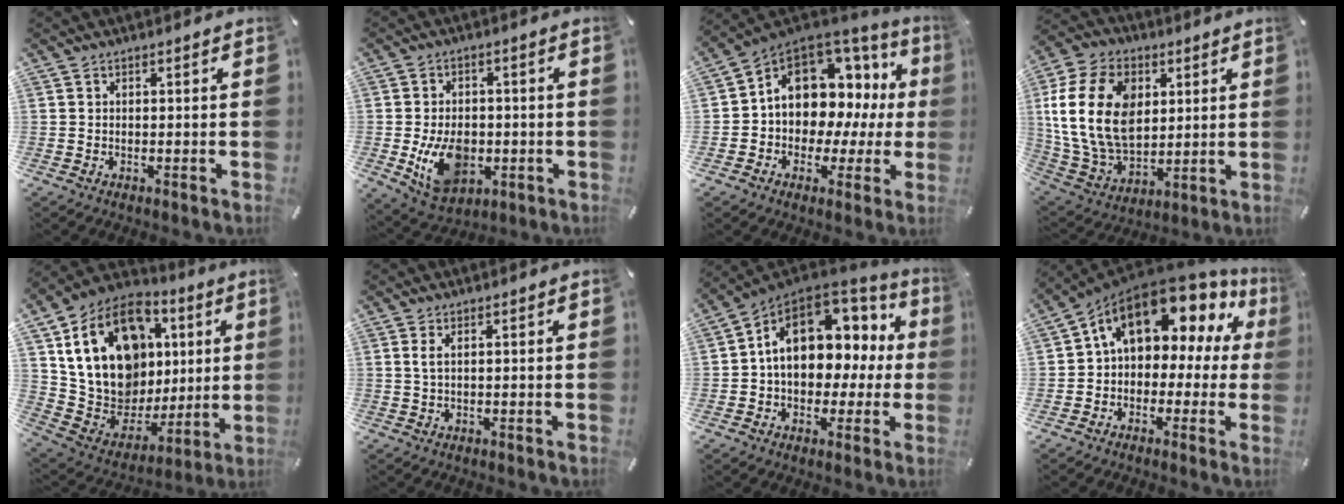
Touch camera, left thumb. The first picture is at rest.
{"total": 12.0, "force": [-2.2, 8.6, 8.0], "torque": [-0.151, 0.001, -0.036]}
{"total": 10.8, "force": [3.7, 8.7, 5.2], "torque": [-0.094, -0.040, 0.070]}
{"total": 19.5, "force": [3.7, 14.4, 12.6], "torque": [-0.280, -0.006, 0.066]}
{"total": 22.5, "force": [6.5, 17.8, 12.2], "torque": [-0.226, -0.028, 0.141]}
{"total": 2.0, "force": [0.5, 0.4, 1.8], "torque": [-0.037, 0.002, 0.008]}
{"total": 15.0, "force": [3.2, 11.0, 9.8], "torque": [-0.145, -0.007, 0.064]}
{"total": 15.0, "force": [7.9, 9.1, 8.9], "torque": [-0.139, -0.052, 0.138]}